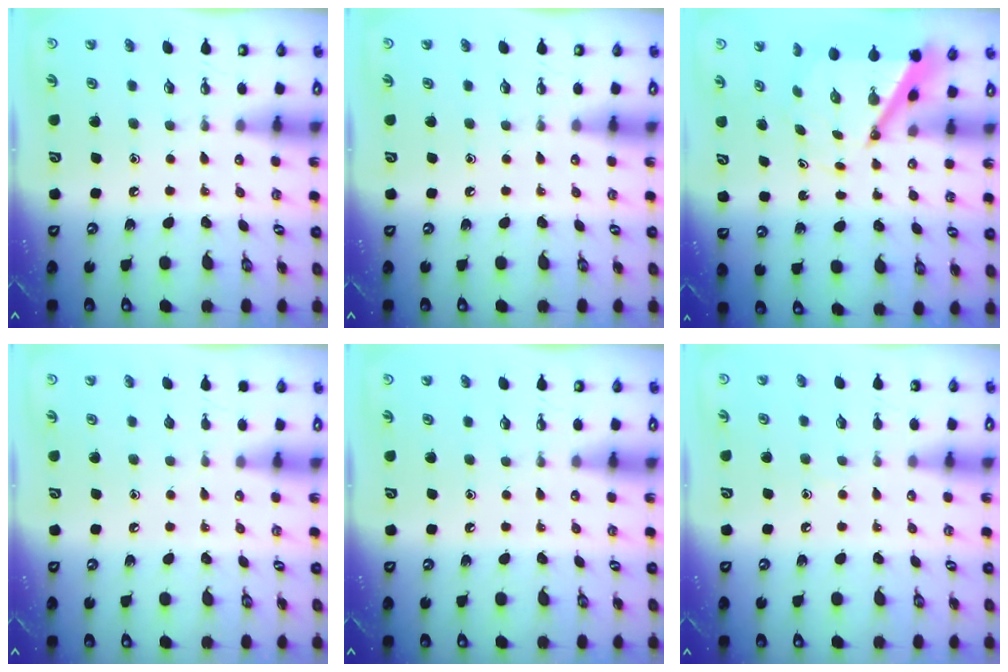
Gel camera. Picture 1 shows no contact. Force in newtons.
{"total": 0.0}
{"total": 6.8, "press": 6.8, "slide": 0.7}
{"total": 0.0}
{"total": 0.0}
{"total": 2.9, "press": 2.9, "slide": 0.3}